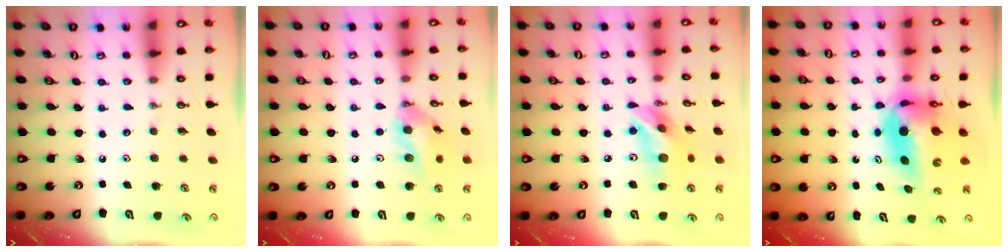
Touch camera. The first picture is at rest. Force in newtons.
{"total": 12.2, "press": 12.0, "slide": 2.0}
{"total": 14.6, "press": 14.2, "slide": 3.4}
{"total": 9.7, "press": 8.3, "slide": 4.9}